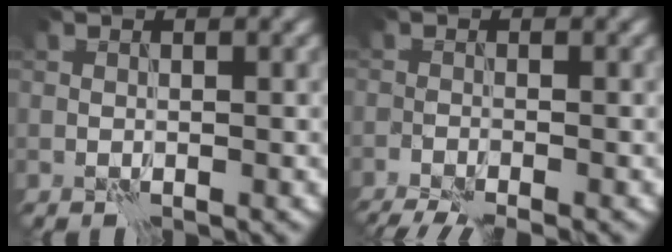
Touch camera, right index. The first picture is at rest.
{"total": 4.5, "force": [-4.0, 0.6, 2.1], "torque": [-0.038, -0.020, -0.067]}